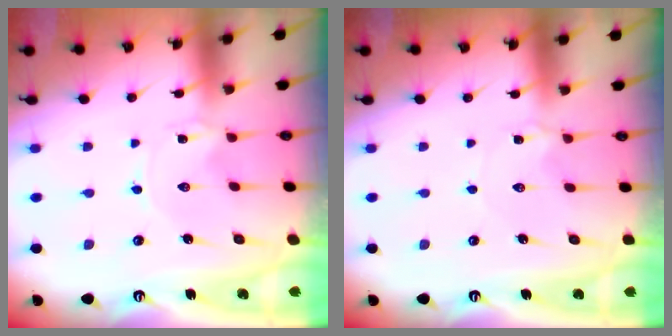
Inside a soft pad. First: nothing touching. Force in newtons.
{"total": 2.5, "press": 2.5, "slide": 0.3}